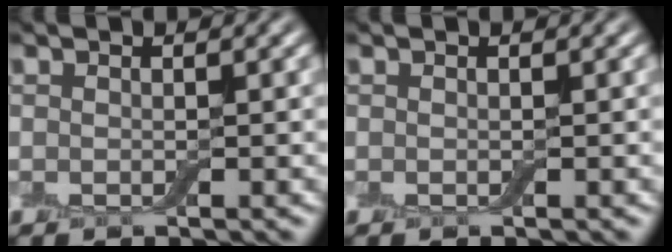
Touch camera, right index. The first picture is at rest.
{"total": 0.0}